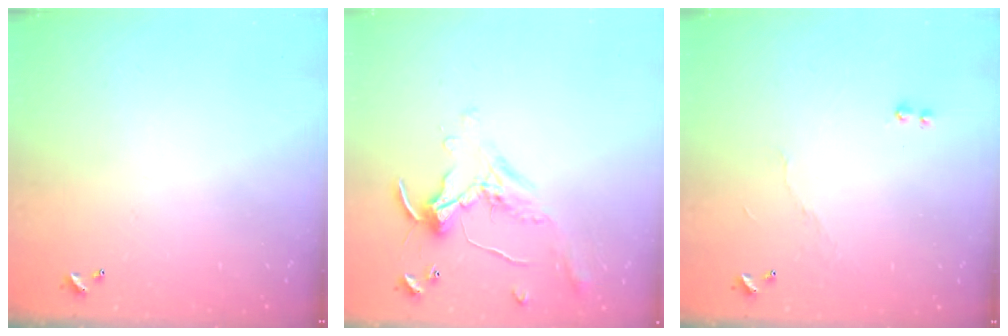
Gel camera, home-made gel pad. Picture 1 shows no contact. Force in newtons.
{"total": 0.8, "press": 0.8, "slide": 0.2}
{"total": 4.6, "press": 4.6, "slide": 0.3}